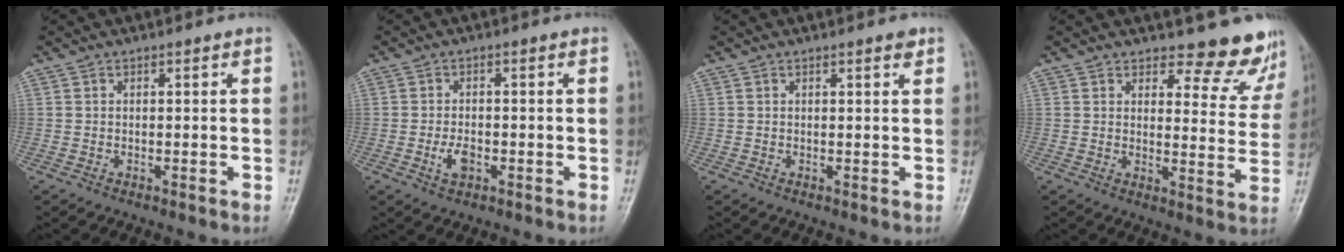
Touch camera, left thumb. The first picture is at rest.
{"total": 3.2, "force": [-1.1, 1.9, 2.4], "torque": [-0.044, 0.003, -0.020]}
{"total": 1.1, "force": [0.8, 0.2, 0.7], "torque": [-0.009, -0.004, 0.010]}
{"total": 10.5, "force": [9.7, 3.5, 1.6], "torque": [0.027, -0.084, 0.098]}